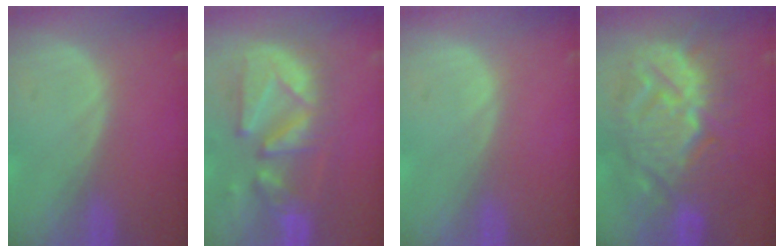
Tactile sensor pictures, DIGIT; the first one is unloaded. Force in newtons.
{"total": 11.8, "press": 11.0, "slide": 4.5}
{"total": 0.0}
{"total": 14.0, "press": 13.9, "slide": 1.4}